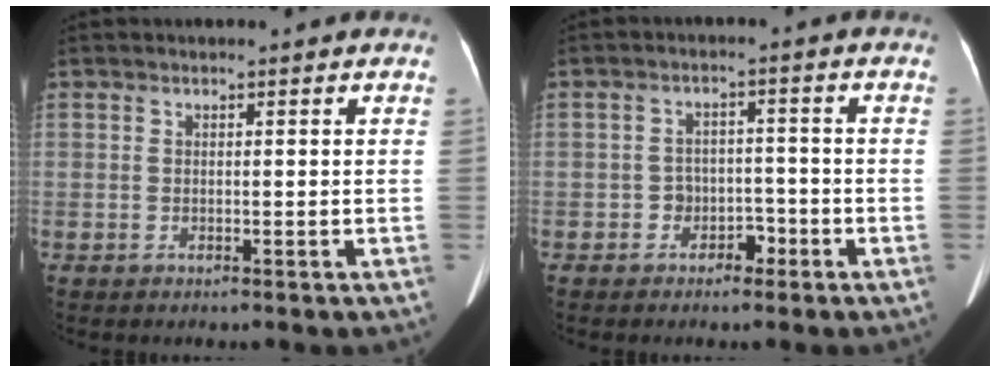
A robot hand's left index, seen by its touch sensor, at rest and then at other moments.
{"total": 3.2, "force": [-1.9, 2.3, 1.2], "torque": [-0.013, 0.014, -0.028]}